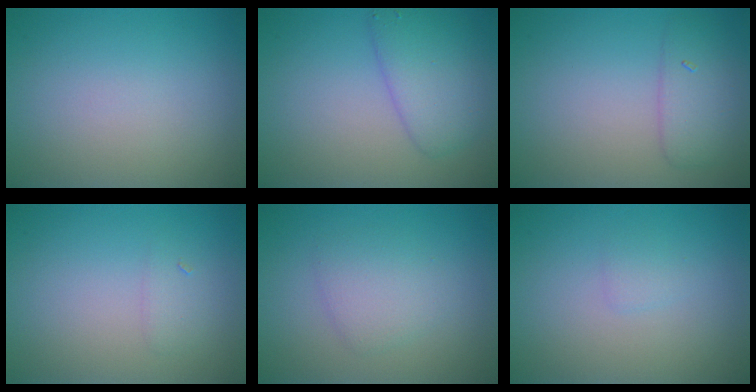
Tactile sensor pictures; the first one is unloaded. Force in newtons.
{"total": 3.9, "press": 3.9, "slide": 0.1}
{"total": 3.0, "press": 3.0, "slide": 0.2}
{"total": 1.0, "press": 1.0, "slide": 0.1}
{"total": 2.4, "press": 2.4, "slide": 0.3}
{"total": 0.8, "press": 0.8, "slide": 0.0}